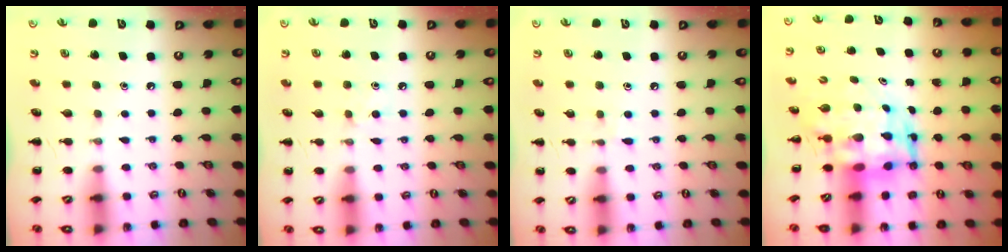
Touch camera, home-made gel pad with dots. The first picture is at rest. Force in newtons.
{"total": 4.1, "press": 4.0, "slide": 1.2}
{"total": 3.9, "press": 3.6, "slide": 1.5}
{"total": 5.3, "press": 5.0, "slide": 1.8}